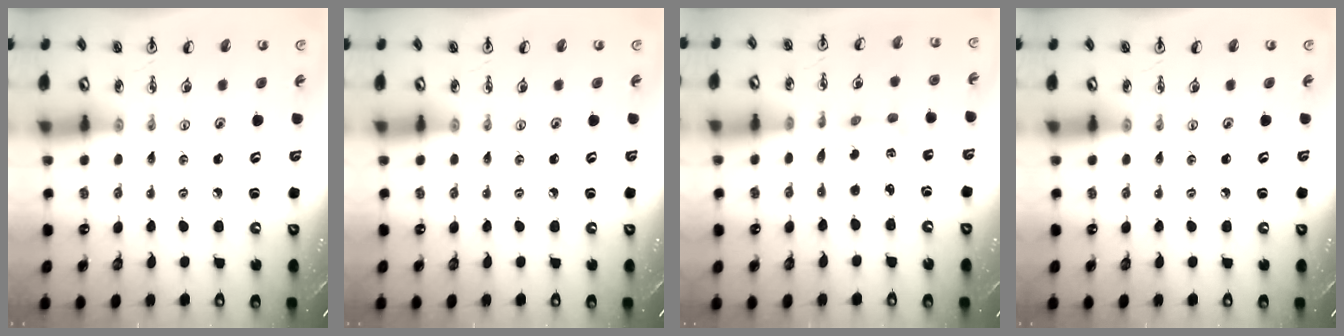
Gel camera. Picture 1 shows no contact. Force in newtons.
{"total": 0.0}
{"total": 2.1, "press": 2.0, "slide": 0.8}
{"total": 0.0}